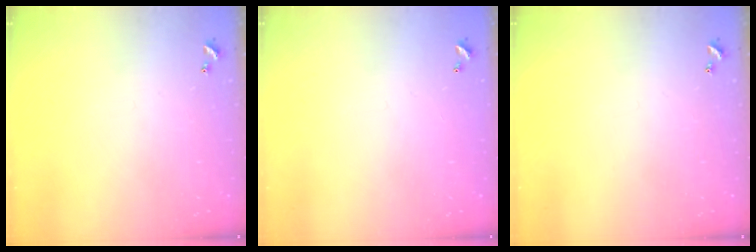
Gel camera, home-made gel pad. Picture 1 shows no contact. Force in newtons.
{"total": 3.0, "press": 3.0, "slide": 0.1}
{"total": 0.0}